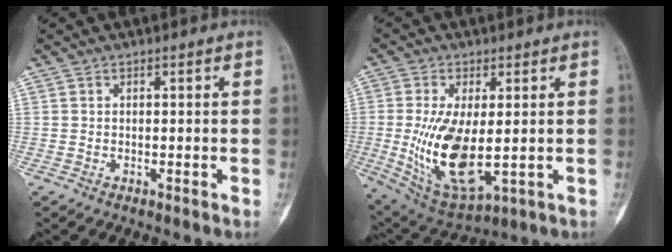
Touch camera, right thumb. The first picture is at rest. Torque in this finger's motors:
{"motor_torque": [1.96, 1.69, 0.99, -1.41, 0.44]}